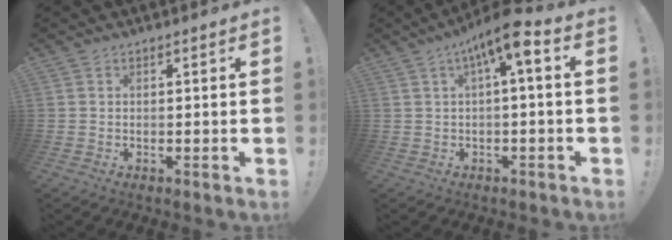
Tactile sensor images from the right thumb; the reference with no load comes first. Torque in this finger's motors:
{"motor_torque": [0.43, 0.48, 0.94, 0.13, 0.35]}